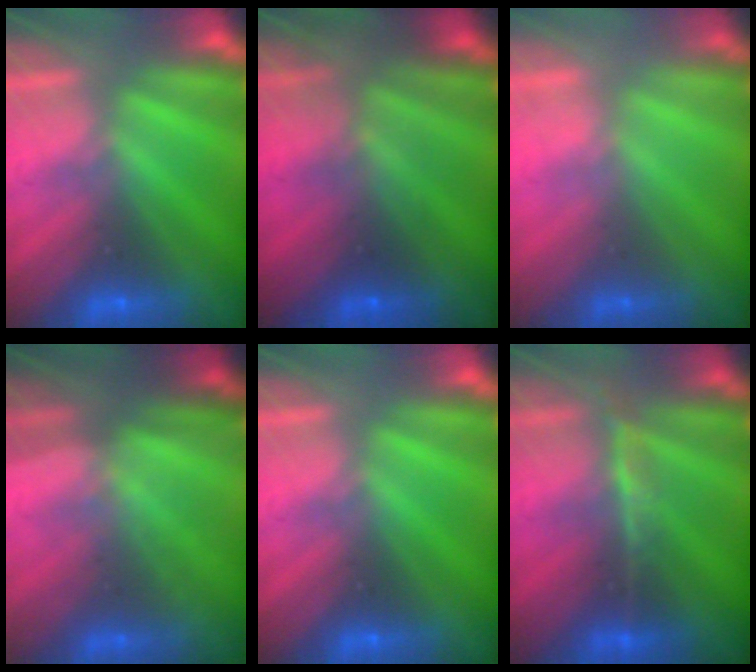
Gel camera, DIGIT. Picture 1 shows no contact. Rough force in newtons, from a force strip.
{"total": 8.7}
{"total": 2.4}
{"total": 1.3}
{"total": 0.0}
{"total": 2.4}